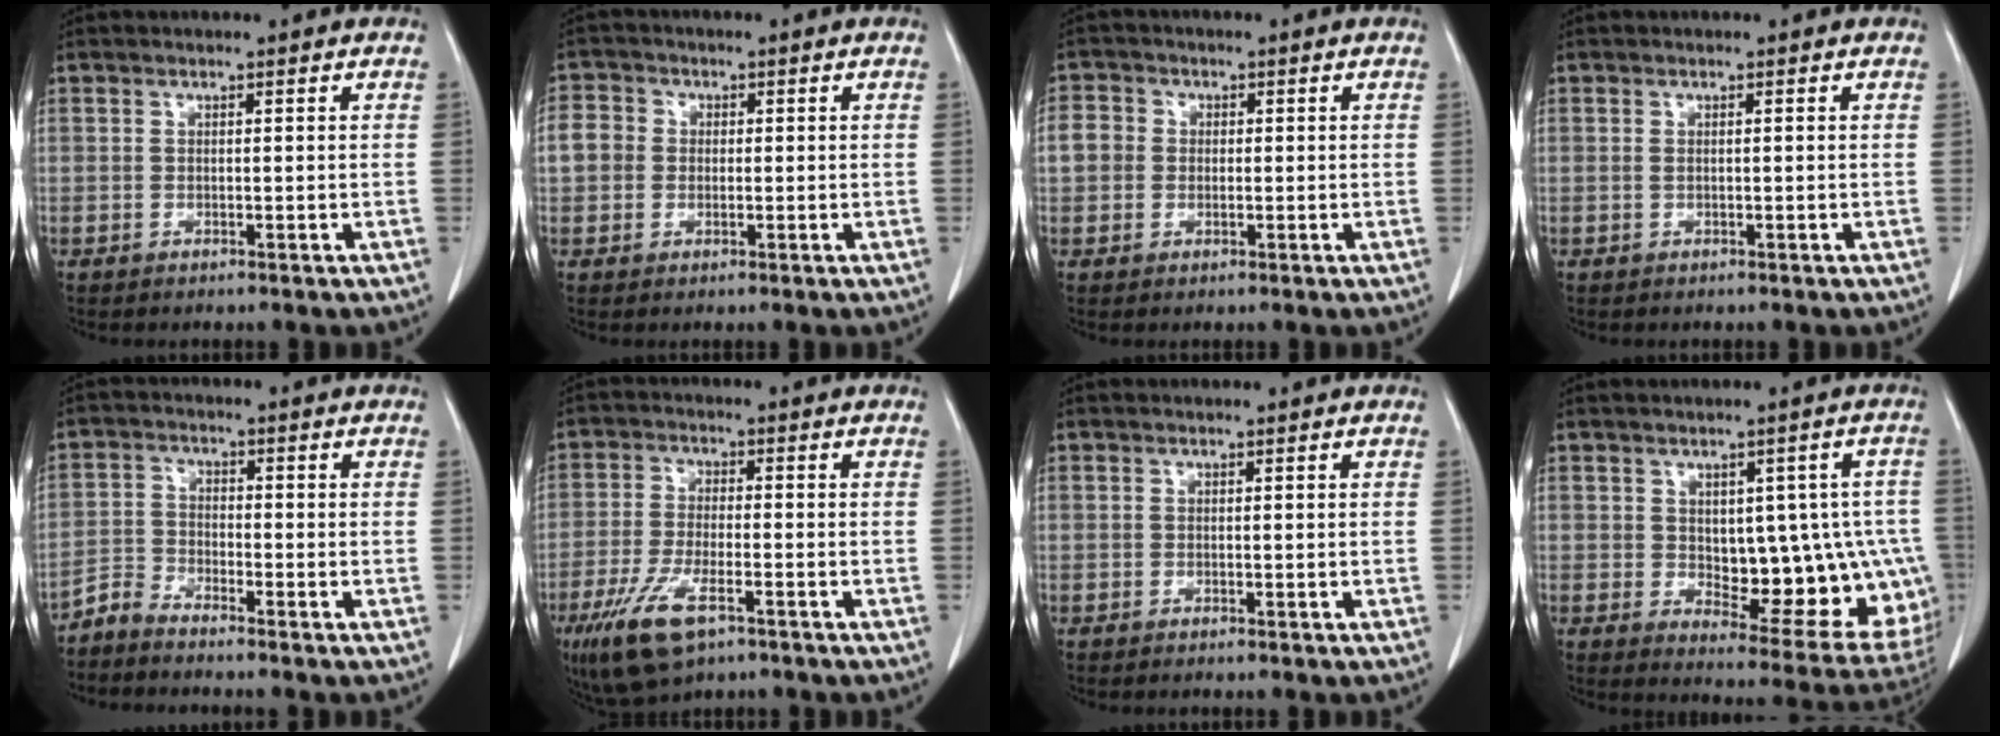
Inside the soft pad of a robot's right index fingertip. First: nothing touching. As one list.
[{"total": 5.9, "force": [0.1, 5.5, 2.3], "torque": [-0.057, 0.021, 0.000]}, {"total": 5.1, "force": [0.1, 4.7, 2.0], "torque": [-0.048, 0.019, -0.001]}, {"total": 0.9, "force": [0.0, 0.4, 0.8], "torque": [-0.023, 0.006, 0.004]}, {"total": 3.4, "force": [-3.3, 0.5, 0.5], "torque": [-0.011, -0.008, -0.070]}, {"total": 10.7, "force": [-5.9, 3.8, 8.2], "torque": [-0.170, -0.018, -0.102]}, {"total": 0.0}, {"total": 19.1, "force": [-1.5, 9.2, 16.6], "torque": [-0.163, 0.023, 0.013]}]